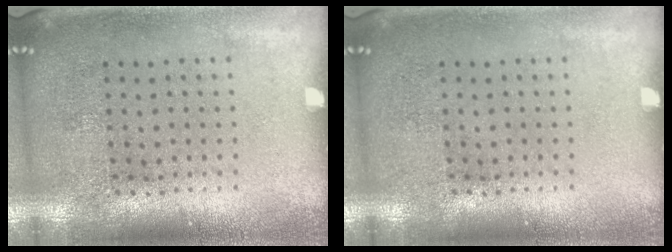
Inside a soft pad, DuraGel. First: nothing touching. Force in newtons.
{"total": 0.0}